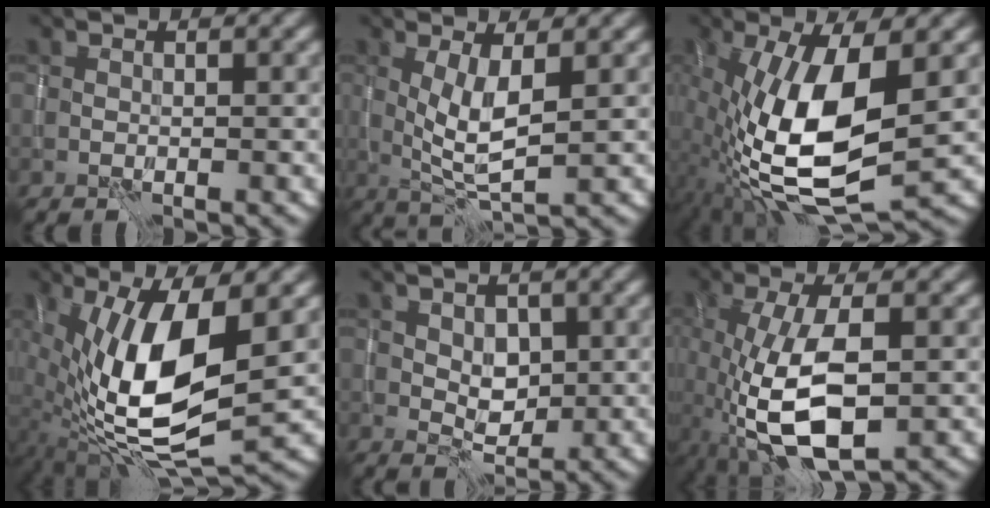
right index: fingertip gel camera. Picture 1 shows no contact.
{"total": 4.3, "force": [0.6, 1.1, 4.1], "torque": [-0.083, -0.009, 0.013]}
{"total": 12.8, "force": [-1.5, 4.8, 11.7], "torque": [-0.232, -0.004, -0.032]}
{"total": 13.1, "force": [0.2, 4.9, 12.1], "torque": [-0.239, -0.013, 0.004]}
{"total": 2.4, "force": [0.4, 1.7, 1.7], "torque": [-0.028, -0.005, 0.009]}
{"total": 8.7, "force": [-2.4, 3.3, 7.7], "torque": [-0.170, -0.005, -0.045]}